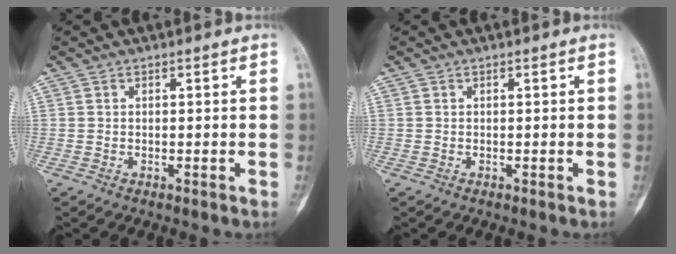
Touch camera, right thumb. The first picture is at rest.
{"total": 0.0}